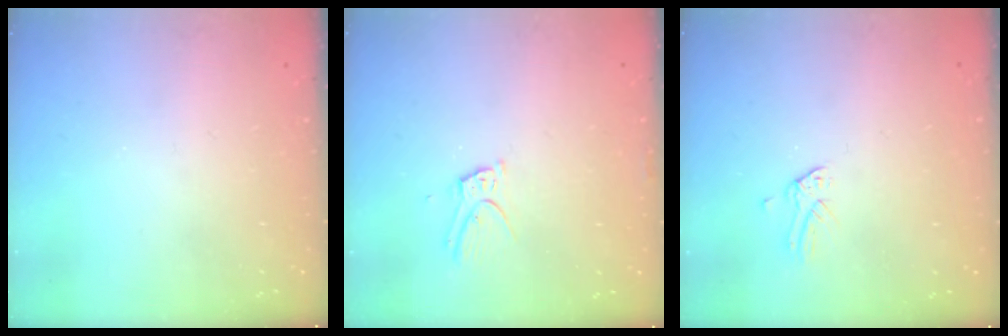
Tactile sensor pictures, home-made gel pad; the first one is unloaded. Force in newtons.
{"total": 7.9, "press": 7.9, "slide": 0.3}
{"total": 0.0}